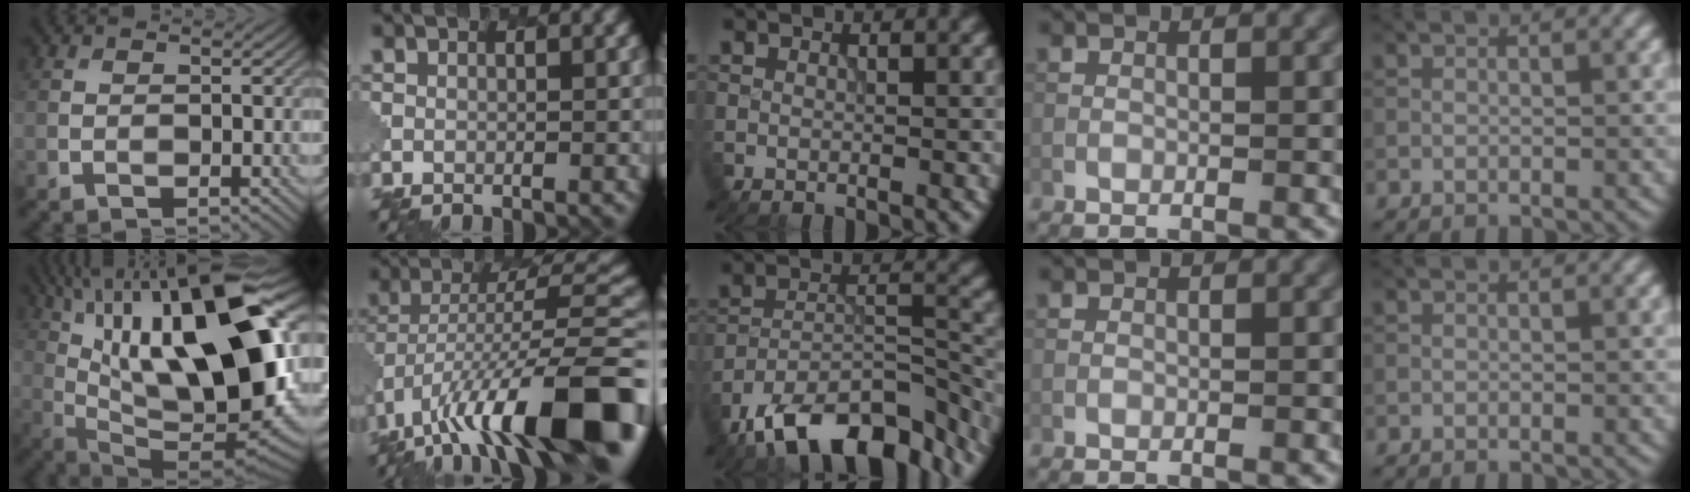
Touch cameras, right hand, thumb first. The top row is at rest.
{"thumb": {"total": 22.2, "force": [7.3, 7.7, 19.5], "torque": [-0.321, 0.044, 0.128]}, "index": {"total": 15.3, "force": [-7.1, 5.0, 12.6], "torque": [-0.198, 0.024, -0.114]}, "middle": {"total": 12.2, "force": [-9.2, 4.5, 6.6], "torque": [-0.110, 0.001, -0.153]}}